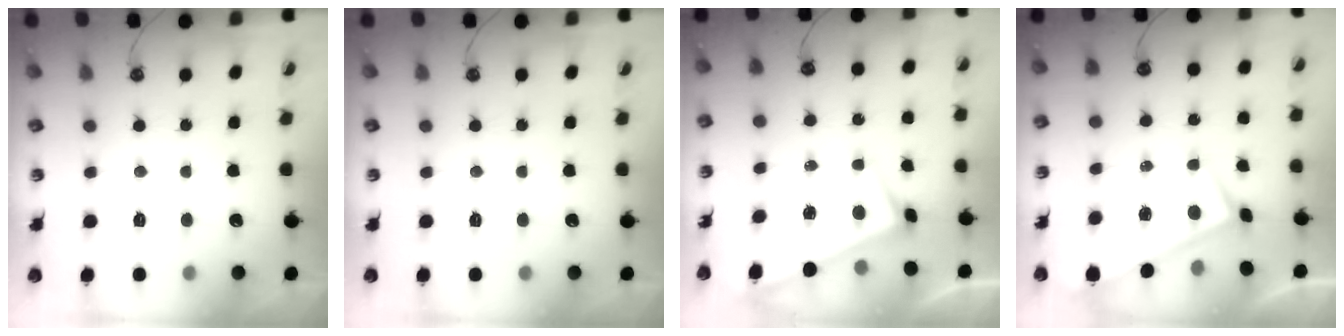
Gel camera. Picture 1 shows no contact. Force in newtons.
{"total": 0.0}
{"total": 3.0, "press": 3.0, "slide": 0.1}
{"total": 0.0}